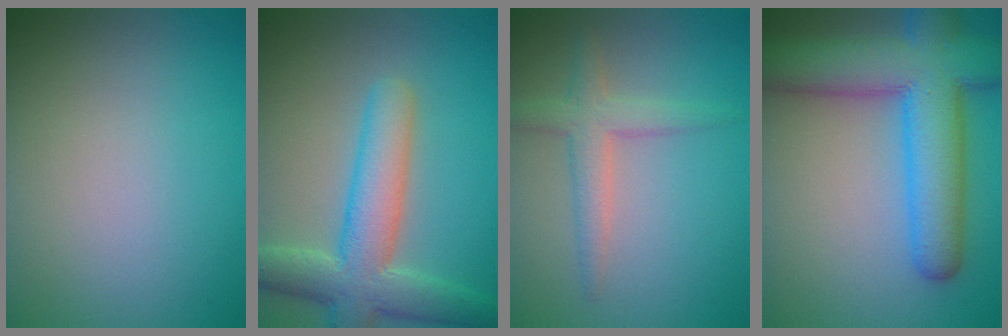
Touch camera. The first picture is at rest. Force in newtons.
{"total": 6.8, "press": 6.8, "slide": 0.3}
{"total": 2.9, "press": 2.9, "slide": 0.2}
{"total": 10.7, "press": 10.7, "slide": 0.5}